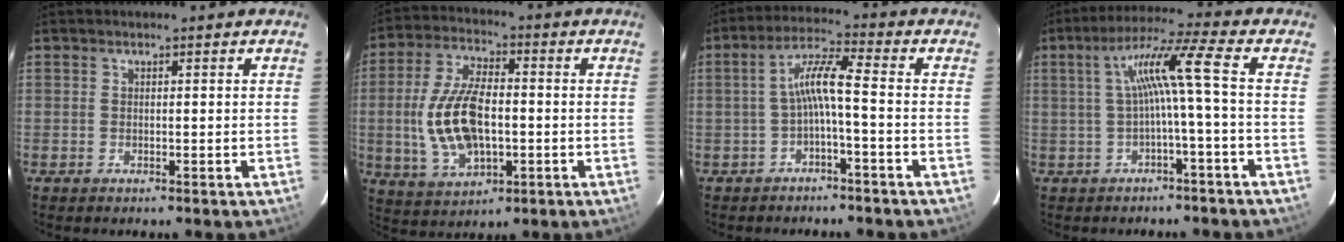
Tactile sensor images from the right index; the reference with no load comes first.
{"total": 14.6, "force": [-1.4, 7.6, 12.4], "torque": [-0.255, 0.002, -0.015]}
{"total": 5.8, "force": [-1.8, 0.1, 5.5], "torque": [-0.121, 0.015, -0.031]}
{"total": 7.6, "force": [-1.0, -1.1, 7.4], "torque": [-0.146, 0.012, -0.007]}